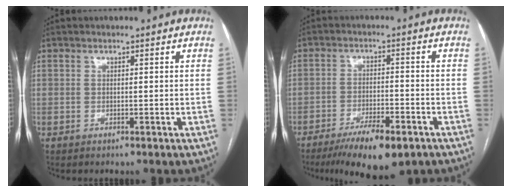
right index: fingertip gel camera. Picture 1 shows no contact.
{"total": 10.2, "force": [-6.8, 2.4, 7.2], "torque": [-0.119, -0.016, -0.108]}